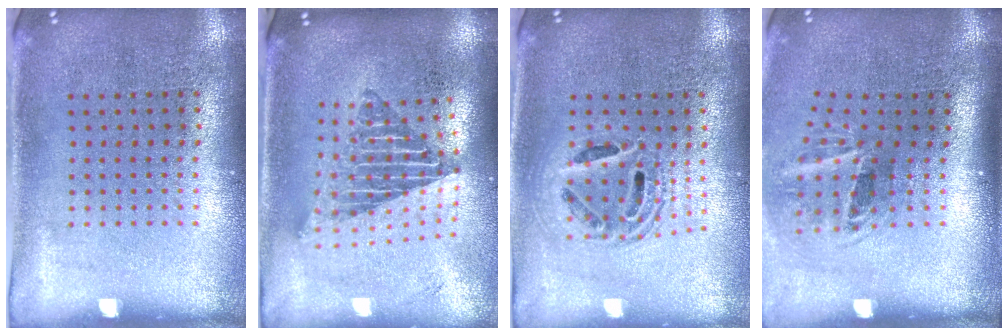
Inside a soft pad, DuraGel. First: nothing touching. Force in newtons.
{"total": 1.9, "press": 1.5, "slide": 1.3}
{"total": 1.6, "press": 1.3, "slide": 0.9}
{"total": 2.0, "press": 1.2, "slide": 1.6}